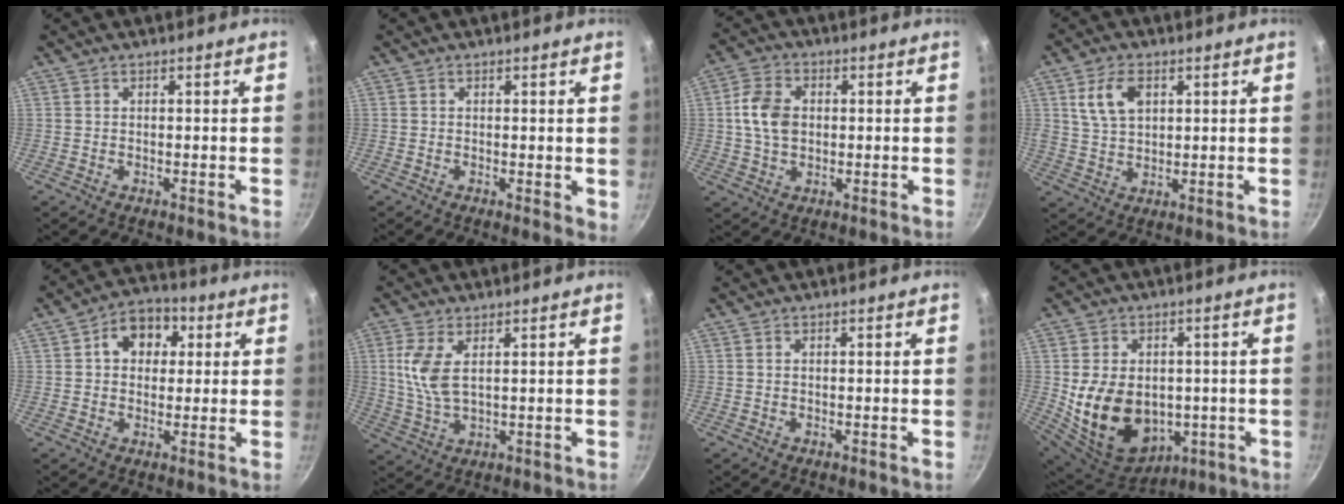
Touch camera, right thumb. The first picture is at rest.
{"total": 1.9, "force": [0.3, 0.8, 1.6], "torque": [-0.020, -0.005, 0.004]}
{"total": 8.1, "force": [0.7, 5.9, 5.5], "torque": [-0.092, 0.013, 0.007]}
{"total": 7.9, "force": [2.9, 4.9, 5.4], "torque": [-0.089, -0.006, 0.055]}
{"total": 9.1, "force": [2.4, 7.0, 5.2], "torque": [-0.036, 0.009, 0.022]}
{"total": 7.2, "force": [2.0, 3.4, 6.0], "torque": [-0.127, -0.009, 0.044]}
{"total": 0.0}
{"total": 17.9, "force": [-1.3, 13.6, 11.6], "torque": [-0.204, -0.003, 0.007]}